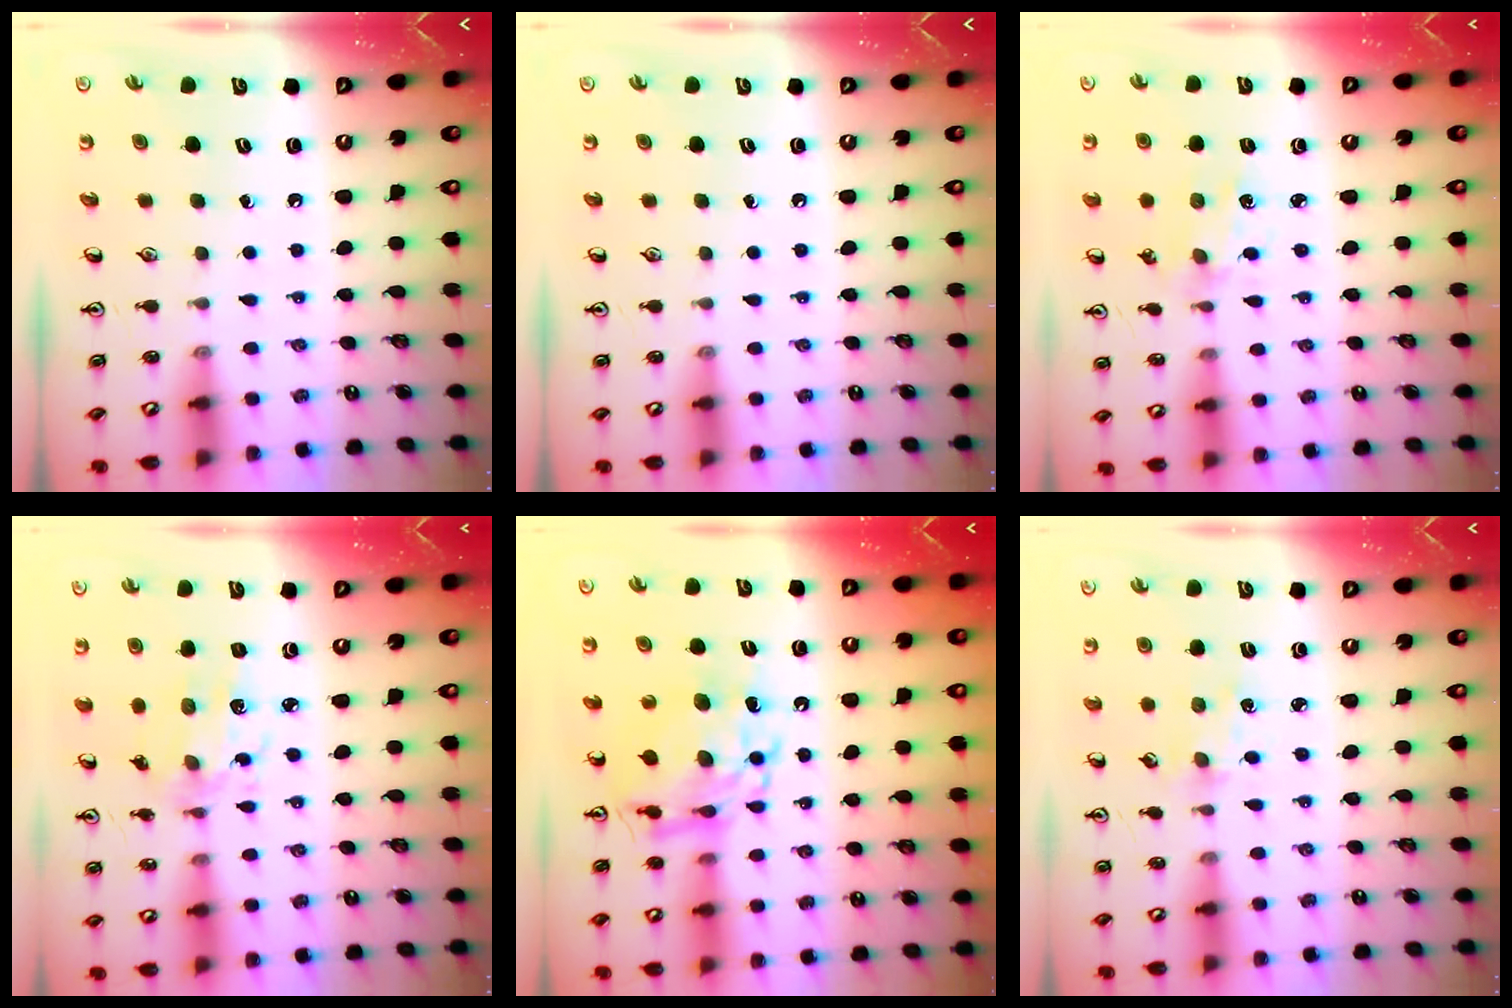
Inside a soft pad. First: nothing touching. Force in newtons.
{"total": 0.0}
{"total": 1.7, "press": 1.6, "slide": 0.3}
{"total": 6.6, "press": 6.4, "slide": 1.6}
{"total": 12.8, "press": 12.7, "slide": 1.3}
{"total": 1.9, "press": 1.9, "slide": 0.3}